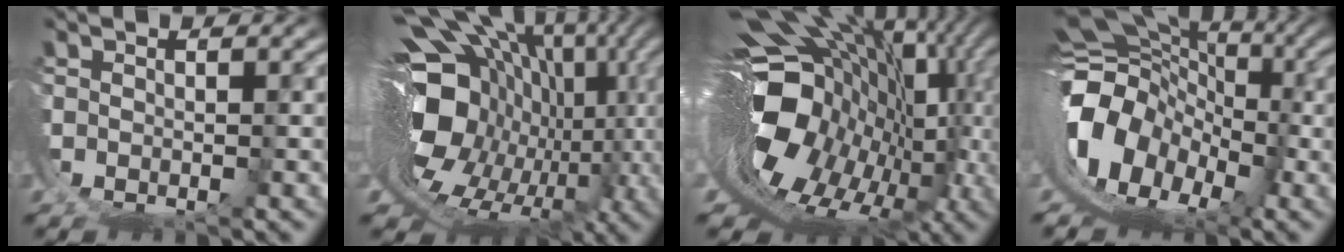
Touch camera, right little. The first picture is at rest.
{"total": 18.8, "force": [0.4, 12.2, 14.3], "torque": [-0.225, -0.028, 0.015]}
{"total": 27.9, "force": [-2.0, 19.0, 20.4], "torque": [-0.297, -0.044, -0.030]}
{"total": 18.5, "force": [-1.7, 14.1, 11.9], "torque": [-0.248, -0.046, -0.023]}